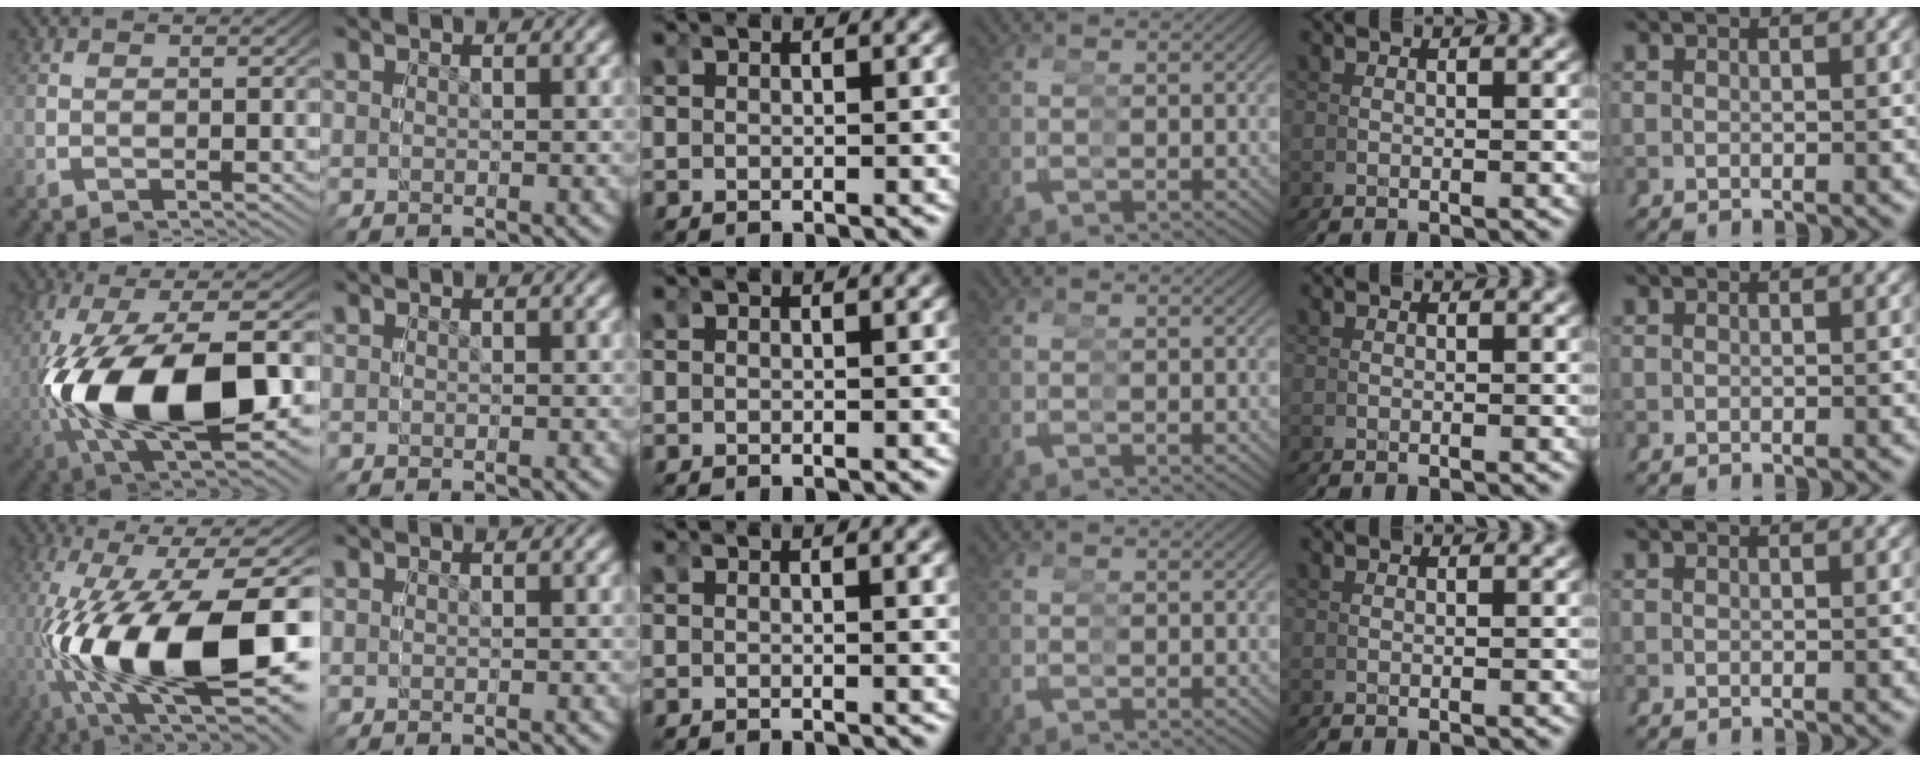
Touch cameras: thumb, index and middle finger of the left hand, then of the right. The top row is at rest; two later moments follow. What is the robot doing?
{"motion": "grasp_and_lifting", "object": "legos"}